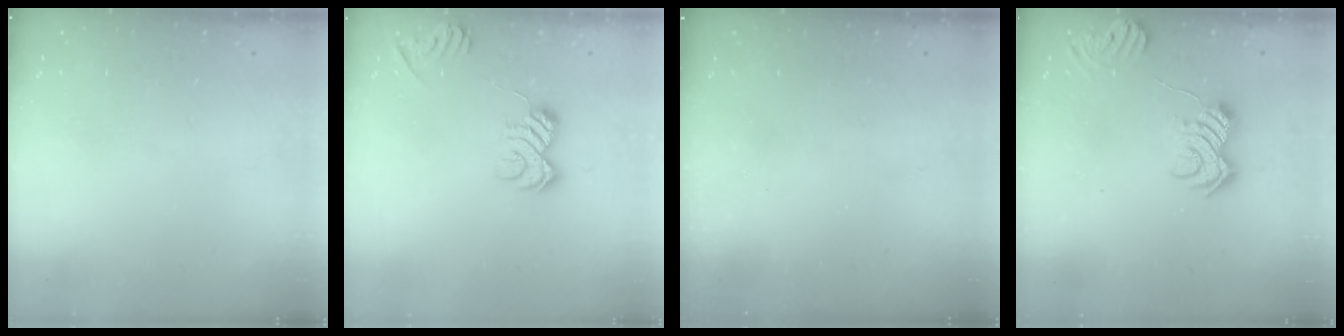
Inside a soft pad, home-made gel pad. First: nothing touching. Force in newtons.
{"total": 9.4, "press": 9.4, "slide": 1.1}
{"total": 2.4, "press": 2.3, "slide": 0.8}
{"total": 7.5, "press": 7.5, "slide": 0.4}